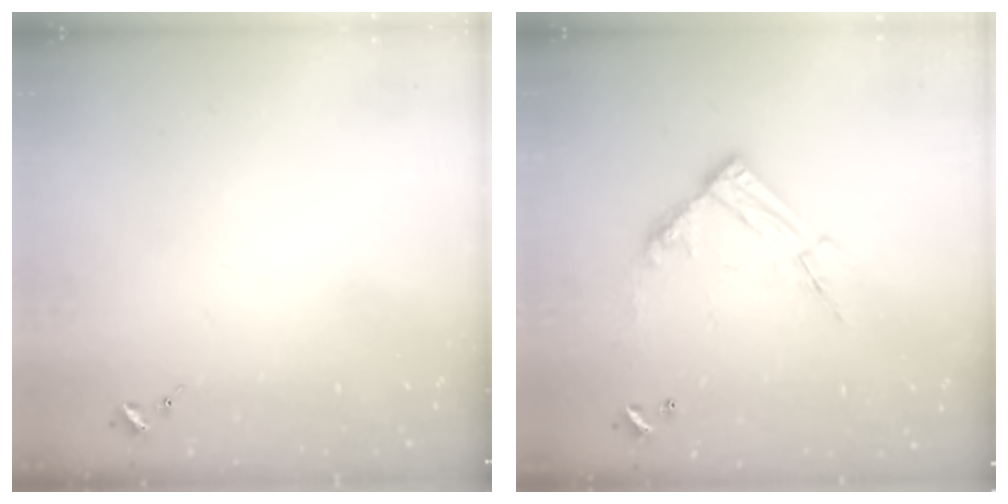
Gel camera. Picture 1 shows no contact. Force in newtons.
{"total": 13.1, "press": 13.0, "slide": 1.2}